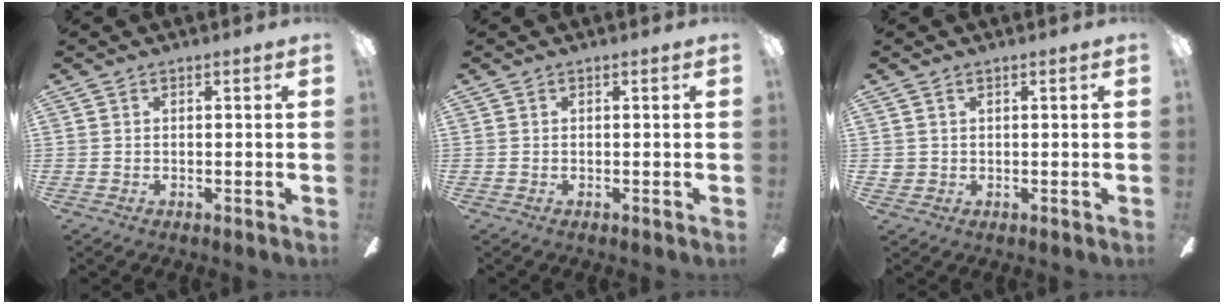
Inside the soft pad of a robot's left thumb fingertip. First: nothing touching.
{"total": 0.0}
{"total": 1.7, "force": [0.5, 1.5, 0.4], "torque": [-0.009, 0.002, 0.010]}